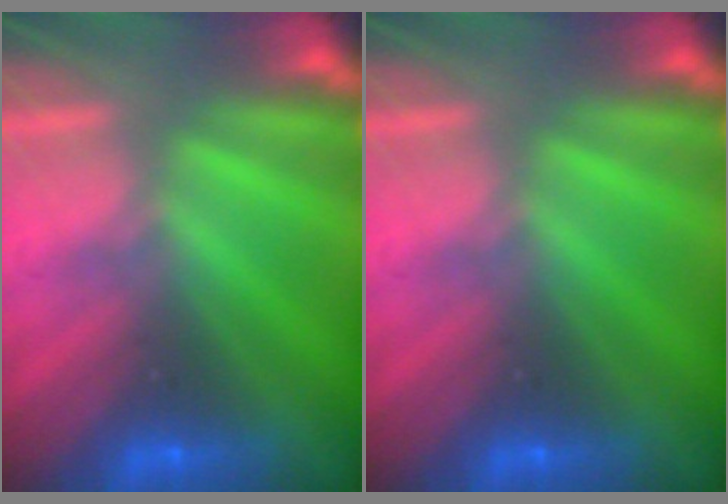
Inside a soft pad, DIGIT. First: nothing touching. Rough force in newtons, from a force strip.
{"total": 0.0}